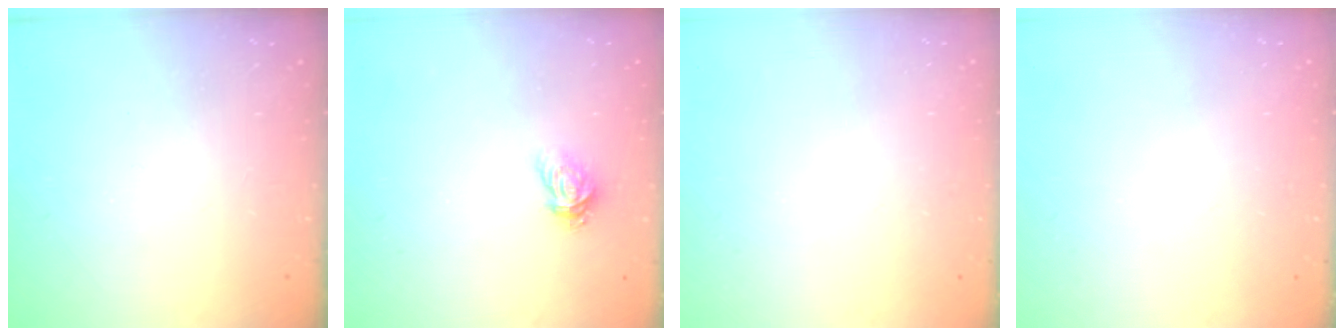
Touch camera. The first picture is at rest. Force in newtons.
{"total": 3.2, "press": 3.2, "slide": 0.2}
{"total": 0.0}
{"total": 0.0}